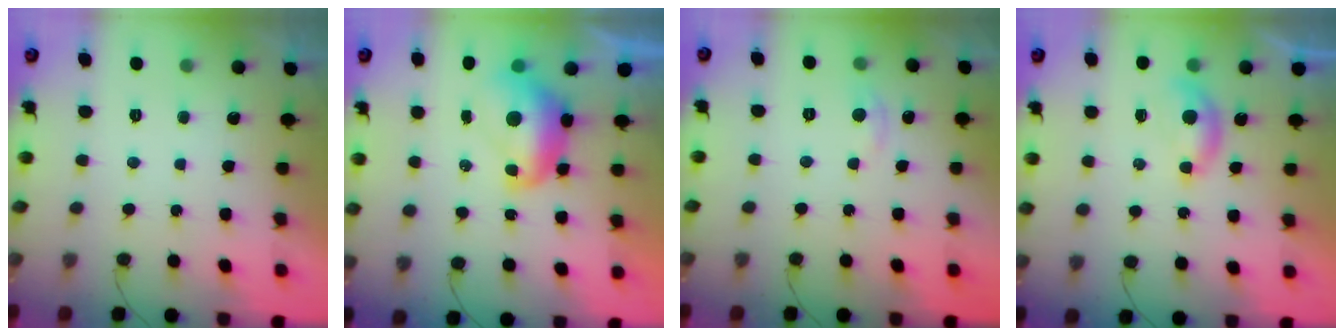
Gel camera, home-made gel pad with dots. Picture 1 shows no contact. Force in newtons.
{"total": 8.7, "press": 8.6, "slide": 0.9}
{"total": 2.8, "press": 2.8, "slide": 0.4}
{"total": 5.1, "press": 5.1, "slide": 0.6}